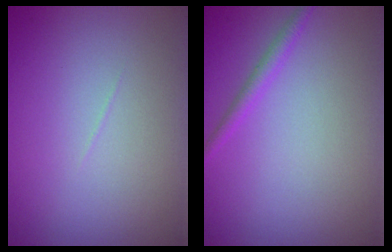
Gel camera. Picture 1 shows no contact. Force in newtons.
{"total": 1.3, "press": 1.3, "slide": 0.1}